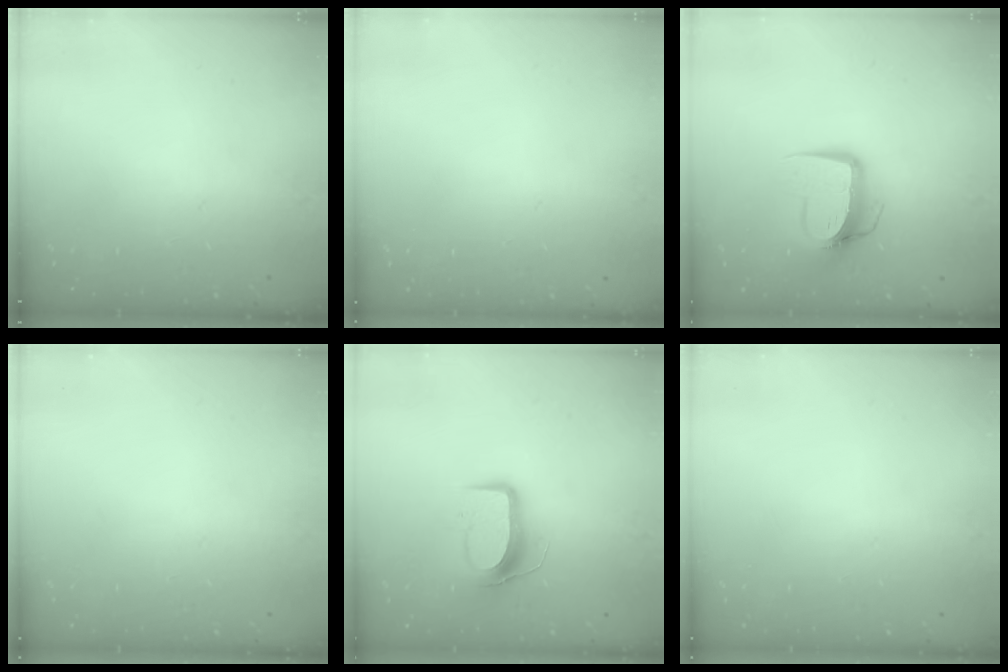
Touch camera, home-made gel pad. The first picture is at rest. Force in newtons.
{"total": 0.0}
{"total": 10.2, "press": 10.1, "slide": 1.1}
{"total": 0.0}
{"total": 9.2, "press": 9.2, "slide": 0.7}
{"total": 0.5, "press": 0.5, "slide": 0.1}